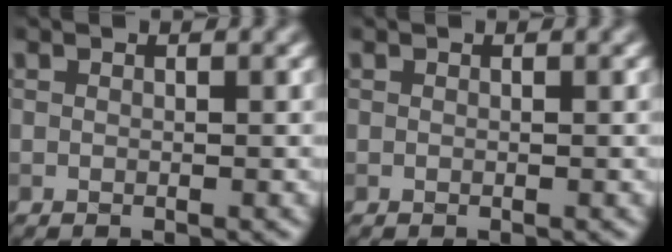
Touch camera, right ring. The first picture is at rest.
{"total": 0.0}